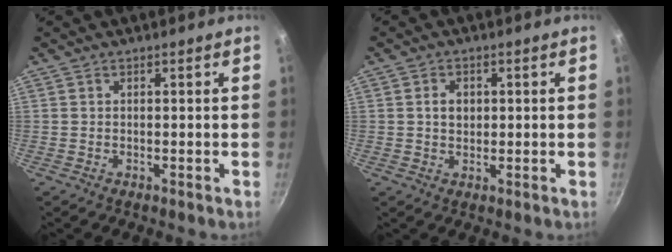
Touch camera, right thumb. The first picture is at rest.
{"total": 3.0, "force": [0.5, 2.4, 1.7], "torque": [-0.015, -0.001, 0.006]}